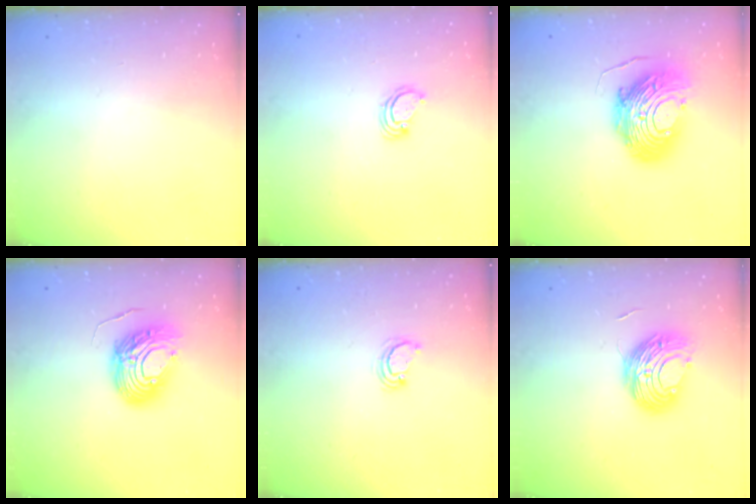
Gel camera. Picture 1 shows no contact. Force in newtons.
{"total": 3.6, "press": 3.6, "slide": 0.4}
{"total": 14.6, "press": 14.6, "slide": 1.3}
{"total": 12.0, "press": 12.0, "slide": 1.1}
{"total": 3.0, "press": 3.0, "slide": 0.2}
{"total": 9.9, "press": 9.9, "slide": 0.9}